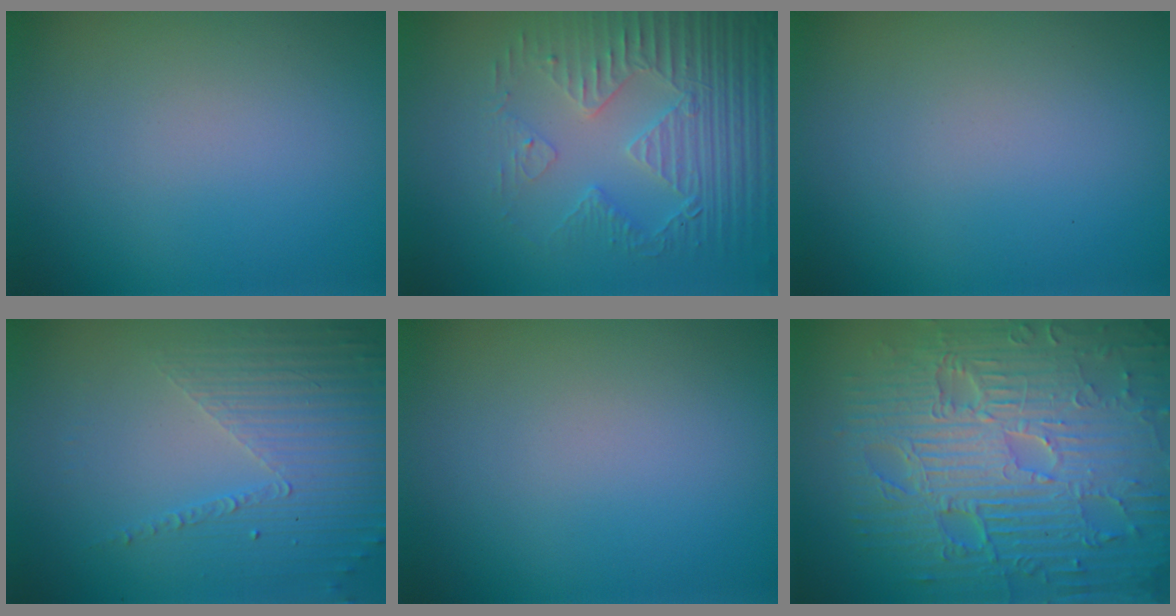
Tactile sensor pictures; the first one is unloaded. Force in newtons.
{"total": 4.4, "press": 4.3, "slide": 0.7}
{"total": 0.0}
{"total": 5.2, "press": 3.1, "slide": 4.1}
{"total": 0.0}
{"total": 12.2, "press": 7.8, "slide": 9.4}